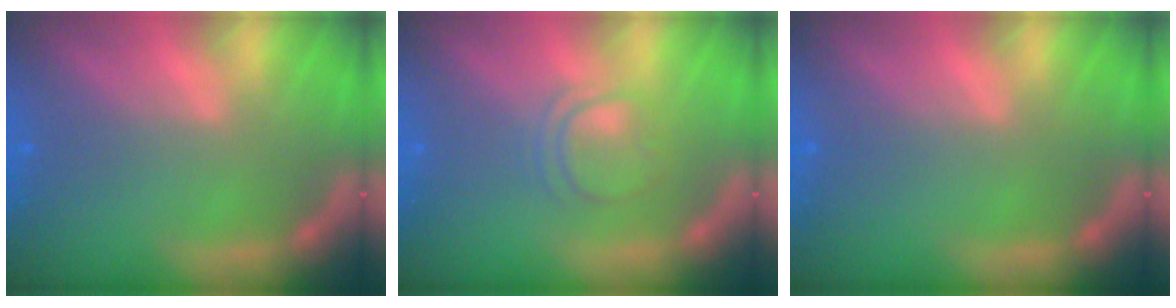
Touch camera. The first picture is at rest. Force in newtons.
{"total": 3.0}
{"total": 0.0}